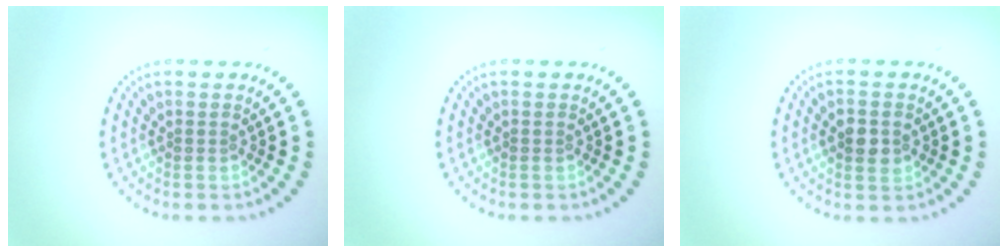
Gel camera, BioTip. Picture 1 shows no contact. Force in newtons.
{"total": 0.0}
{"total": 2.6, "press": 2.6, "slide": 0.1}